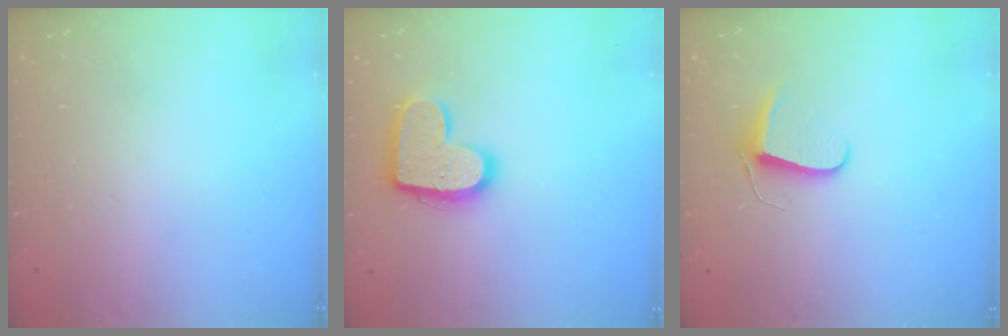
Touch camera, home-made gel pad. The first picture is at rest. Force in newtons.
{"total": 14.5, "press": 14.5, "slide": 0.8}
{"total": 7.3, "press": 7.2, "slide": 0.6}